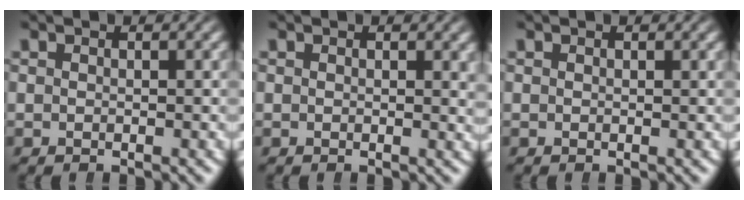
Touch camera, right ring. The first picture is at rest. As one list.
[{"total": 0.5, "force": [0.4, 0.1, 0.4], "torque": [-0.006, -0.007, 0.005]}, {"total": 0.0}]